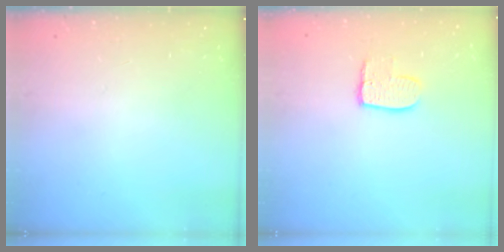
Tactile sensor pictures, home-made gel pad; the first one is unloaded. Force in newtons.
{"total": 8.0, "press": 8.0, "slide": 0.7}